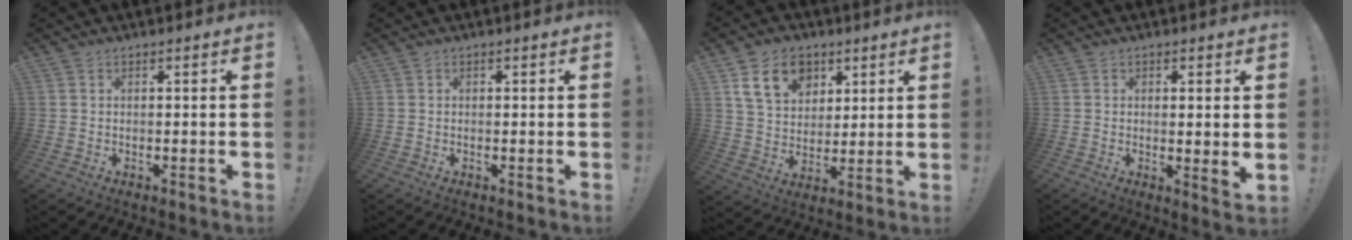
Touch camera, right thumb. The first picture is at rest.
{"total": 0.0}
{"total": 14.1, "force": [6.7, 10.5, 6.6], "torque": [-0.105, -0.021, 0.132]}
{"total": 3.2, "force": [0.8, 0.1, 3.1], "torque": [-0.041, -0.012, 0.015]}